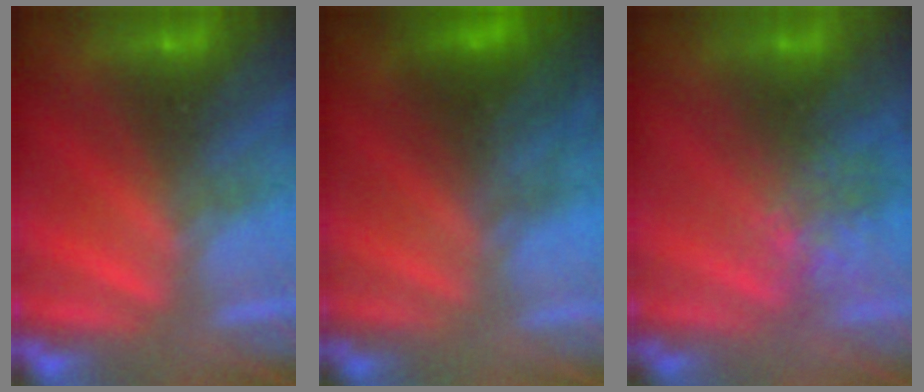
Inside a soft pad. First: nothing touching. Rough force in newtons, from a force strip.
{"total": 2.2}
{"total": 2.9}